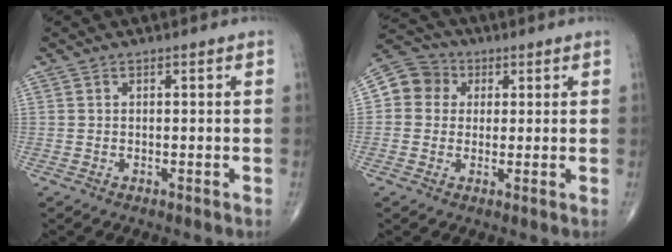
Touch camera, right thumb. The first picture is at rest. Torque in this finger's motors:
{"motor_torque": [0.02, 0.02, 0.04, 0.02, 0.08]}